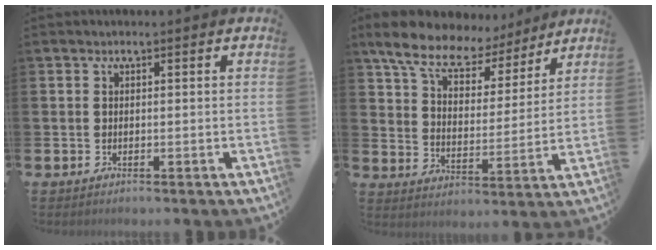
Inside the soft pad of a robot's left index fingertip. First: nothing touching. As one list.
[{"total": 9.8, "force": [8.6, 3.4, 3.4], "torque": [-0.097, -0.052, 0.150]}]